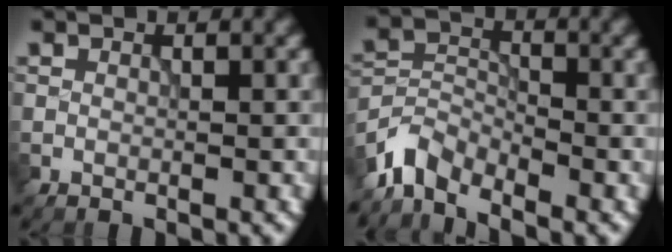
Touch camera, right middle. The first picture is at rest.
{"total": 3.9, "force": [-3.4, 1.4, 1.1], "torque": [-0.019, -0.001, -0.082]}